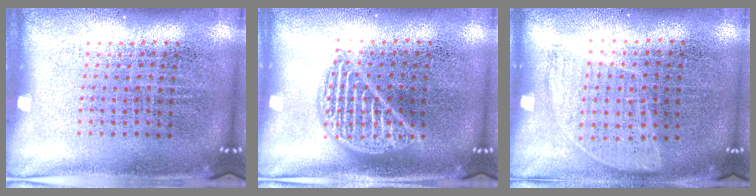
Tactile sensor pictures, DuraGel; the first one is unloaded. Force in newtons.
{"total": 2.3, "press": 2.3, "slide": 0.2}
{"total": 0.9, "press": 0.8, "slide": 0.5}